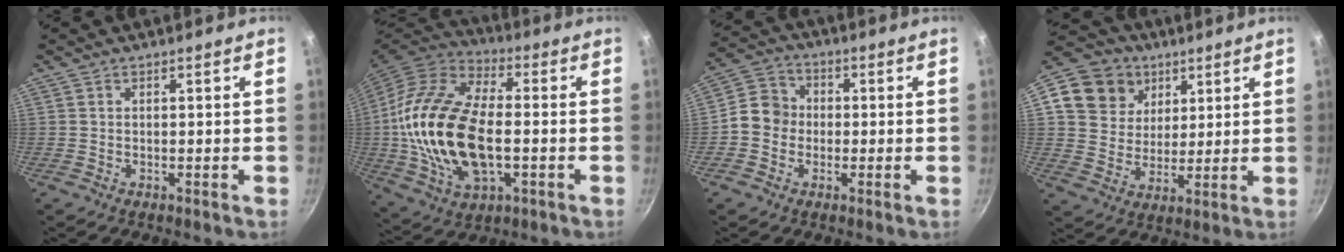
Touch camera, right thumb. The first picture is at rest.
{"total": 23.4, "force": [-1.7, 12.9, 19.4], "torque": [-0.381, 0.023, -0.033]}
{"total": 7.4, "force": [-0.9, 6.6, 3.3], "torque": [-0.026, 0.017, -0.037]}
{"total": 13.8, "force": [6.1, 11.3, 5.1], "torque": [-0.068, -0.009, 0.102]}